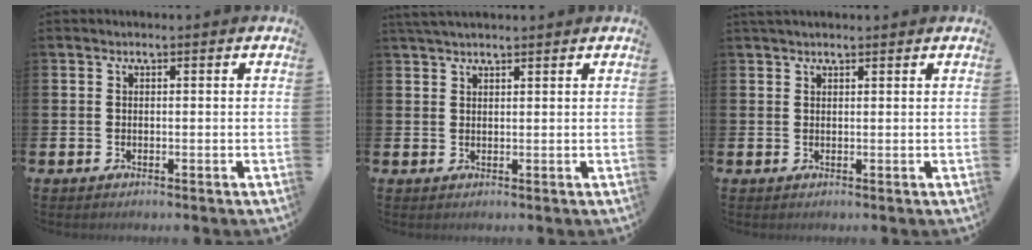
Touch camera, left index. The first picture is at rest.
{"total": 2.2, "force": [2.0, 0.4, 0.8], "torque": [-0.015, 0.001, 0.037]}
{"total": 1.3, "force": [1.2, 0.3, 0.4], "torque": [0.003, -0.002, 0.020]}